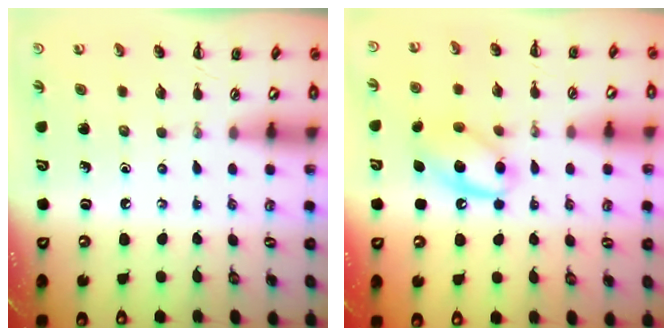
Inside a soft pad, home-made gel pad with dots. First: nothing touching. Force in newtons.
{"total": 12.9, "press": 12.8, "slide": 1.6}